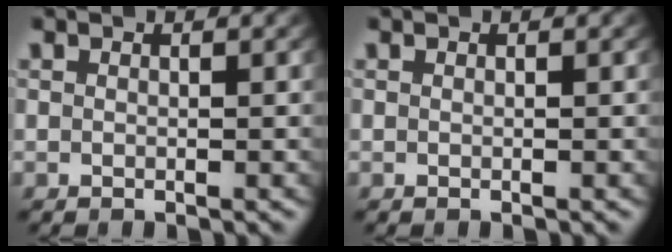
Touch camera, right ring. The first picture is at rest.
{"total": 0.0}